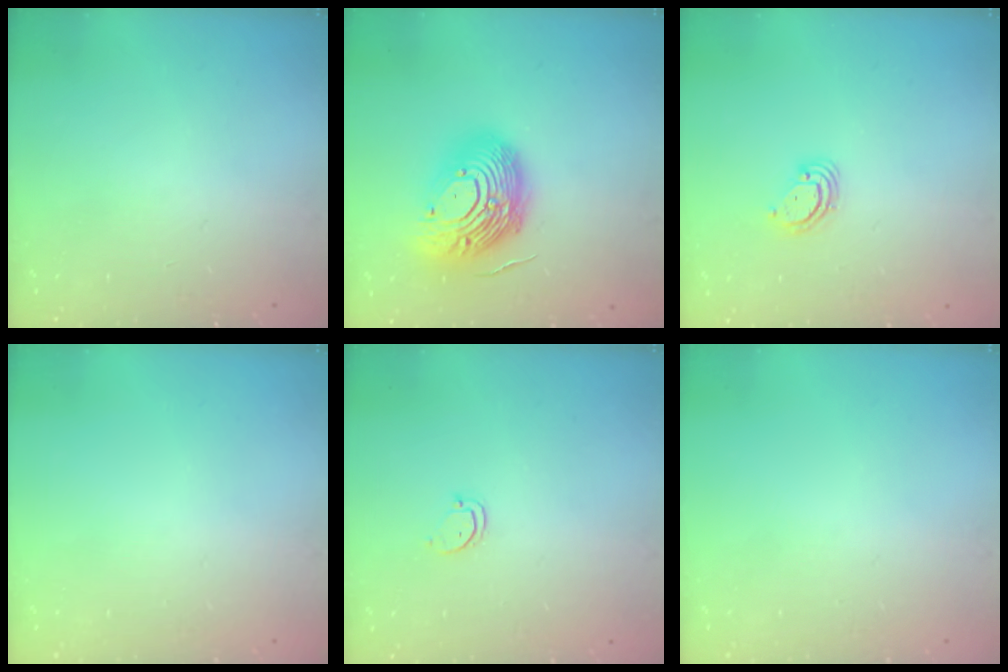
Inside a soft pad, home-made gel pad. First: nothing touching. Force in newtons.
{"total": 19.5, "press": 19.3, "slide": 3.1}
{"total": 3.2, "press": 3.2, "slide": 0.2}
{"total": 0.0}
{"total": 2.5, "press": 2.5, "slide": 0.3}
{"total": 0.0}